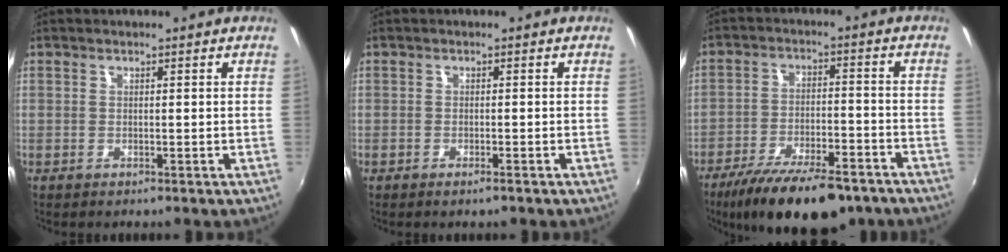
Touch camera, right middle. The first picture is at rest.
{"total": 1.0, "force": [-0.8, 0.2, 0.5], "torque": [-0.010, -0.003, -0.016]}
{"total": 18.4, "force": [-13.8, 6.0, 10.5], "torque": [-0.198, -0.034, -0.208]}